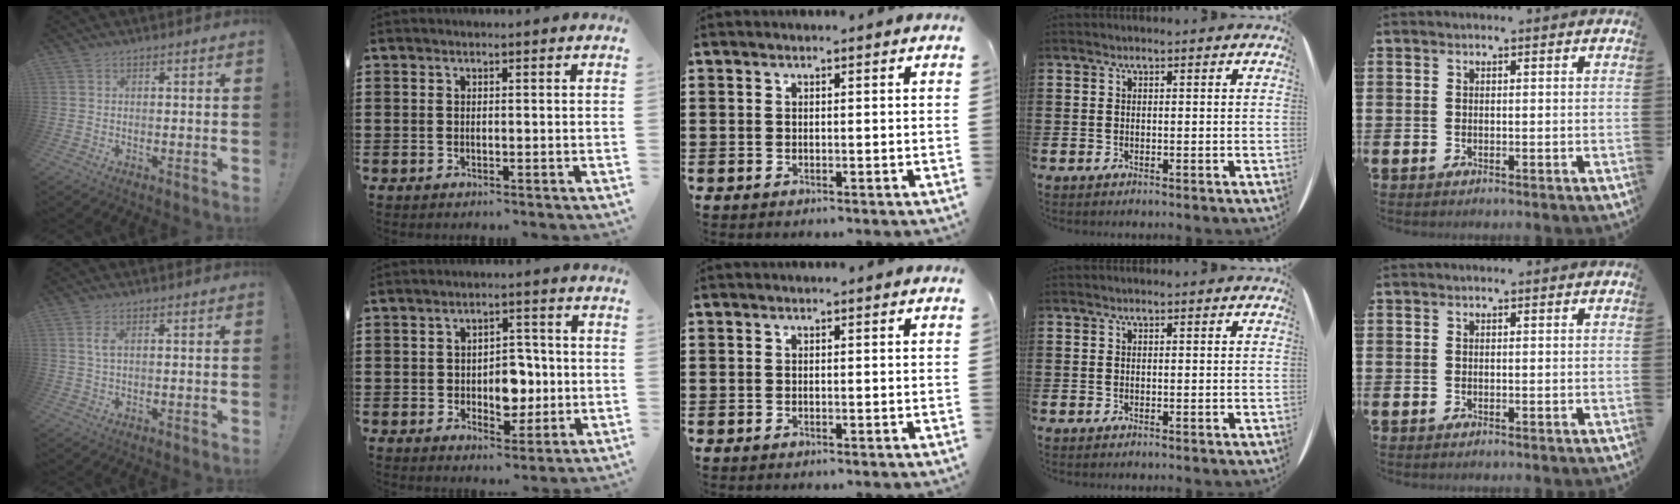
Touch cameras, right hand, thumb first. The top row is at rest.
{"thumb": {"total": 2.5, "force": [0.7, 0.6, 2.3], "torque": [-0.039, 0.000, 0.010]}, "index": {"total": 5.2, "force": [-0.5, 3.9, 3.3], "torque": [-0.046, 0.001, -0.014]}}